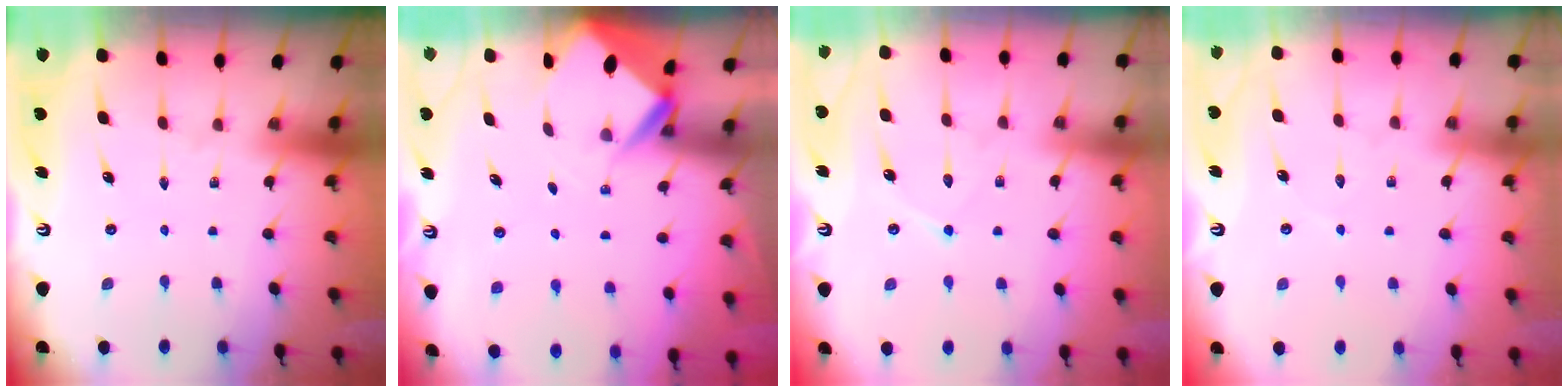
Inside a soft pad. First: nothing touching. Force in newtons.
{"total": 2.8, "press": 2.8, "slide": 0.1}
{"total": 5.7, "press": 5.7, "slide": 0.6}
{"total": 4.1, "press": 4.0, "slide": 0.6}